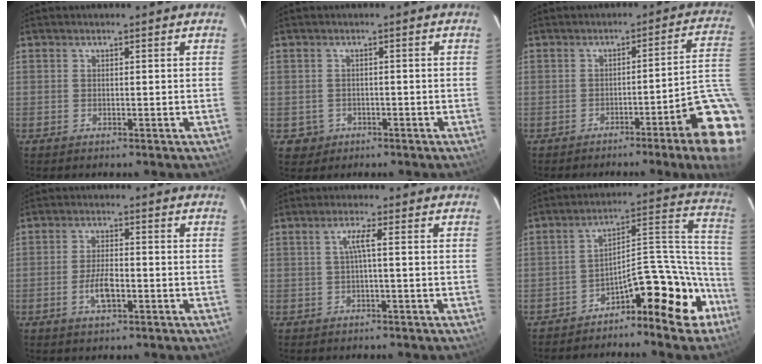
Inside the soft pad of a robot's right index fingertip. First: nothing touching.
{"total": 3.2, "force": [-0.8, 3.0, 0.3], "torque": [-0.013, 0.007, -0.005]}
{"total": 12.4, "force": [-5.0, -0.4, 11.4], "torque": [-0.105, 0.008, -0.060]}
{"total": 5.2, "force": [-2.1, 2.1, 4.3], "torque": [-0.088, 0.000, -0.036]}
{"total": 2.5, "force": [-0.1, -0.2, 2.5], "torque": [-0.049, 0.005, -0.002]}
{"total": 14.7, "force": [-11.8, 4.3, 7.6], "torque": [-0.083, 0.079, -0.181]}